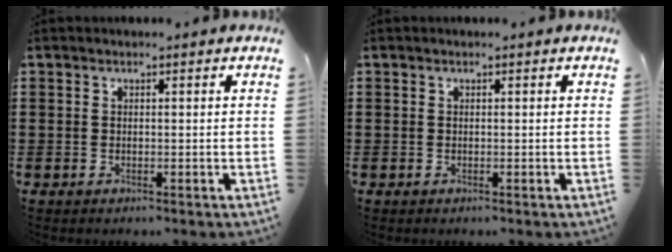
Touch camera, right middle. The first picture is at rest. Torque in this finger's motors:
{"motor_torque": [0.26, 0.25, 0.00, 0.00]}